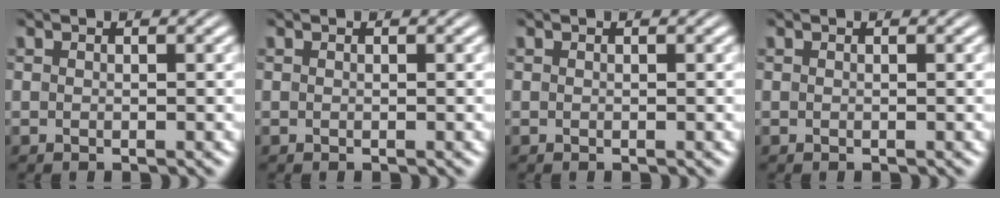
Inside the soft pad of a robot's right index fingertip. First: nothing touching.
{"total": 0.0}
{"total": 0.0}
{"total": 0.0}